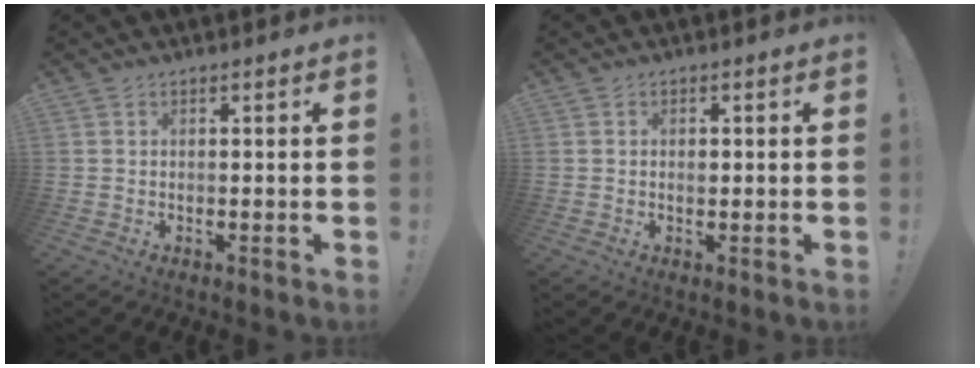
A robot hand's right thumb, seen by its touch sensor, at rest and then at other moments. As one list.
[{"total": 1.1, "force": [-0.3, 0.9, 0.6], "torque": [-0.004, 0.000, -0.007]}]